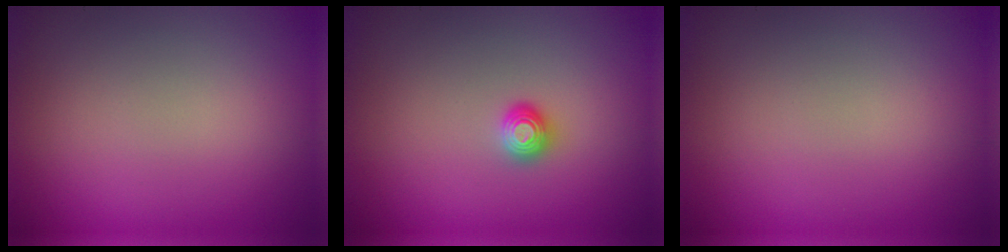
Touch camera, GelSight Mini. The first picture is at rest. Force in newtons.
{"total": 1.2, "press": 1.1, "slide": 0.2}
{"total": 0.0}